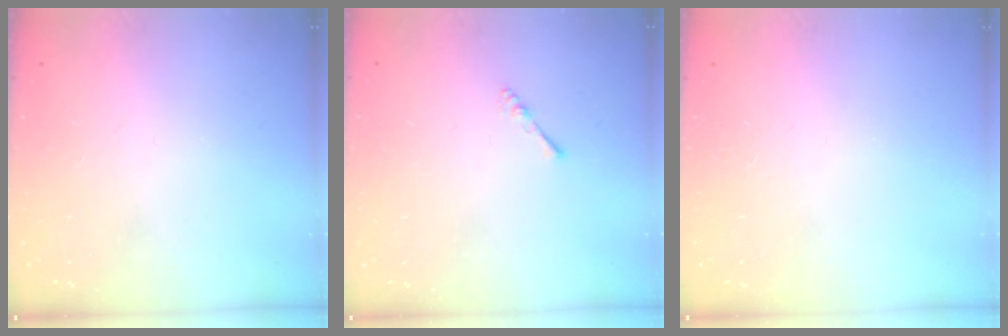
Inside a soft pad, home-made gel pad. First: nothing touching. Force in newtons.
{"total": 2.2, "press": 2.2, "slide": 0.4}
{"total": 0.0}